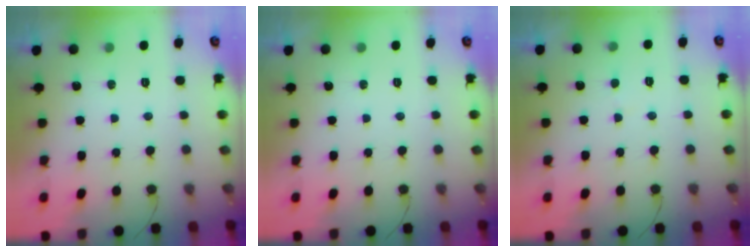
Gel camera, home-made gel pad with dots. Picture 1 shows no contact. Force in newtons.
{"total": 0.0}
{"total": 2.1, "press": 2.1, "slide": 0.2}